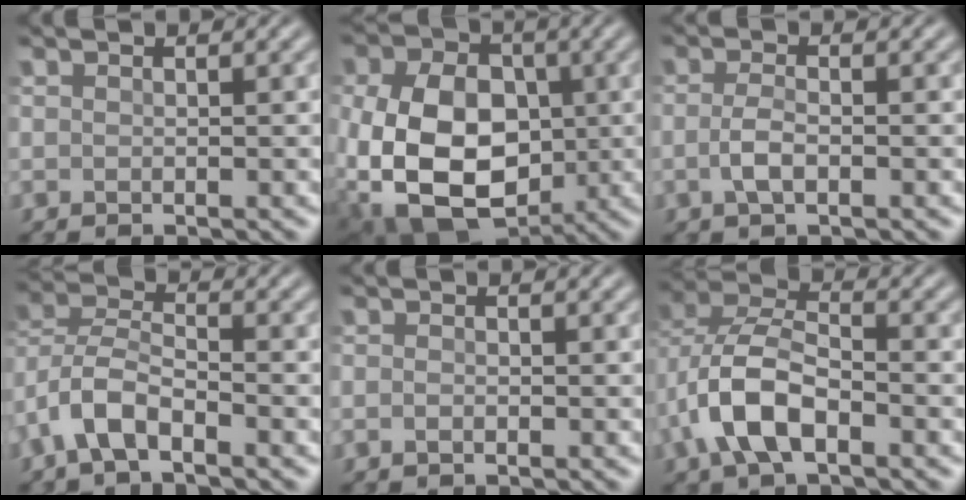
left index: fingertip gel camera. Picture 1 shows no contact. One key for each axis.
{"total": 17.7, "fx": -2.5, "fy": 13.8, "fz": 10.9, "tx": -0.225, "ty": -0.025, "tz": -0.047}
{"total": 2.1, "fx": -0.5, "fy": 0.8, "fz": 1.9, "tx": -0.041, "ty": -0.001, "tz": -0.015}
{"total": 5.0, "fx": -2.8, "fy": 2.2, "fz": 3.5, "tx": -0.068, "ty": 0.008, "tz": -0.066}
{"total": 0.8, "fx": -0.4, "fy": 0.5, "fz": 0.6, "tx": -0.012, "ty": 0.000, "tz": -0.008}
{"total": 7.2, "fx": -2.4, "fy": 3.9, "fz": 5.5, "tx": -0.118, "ty": 0.007, "tz": -0.053}